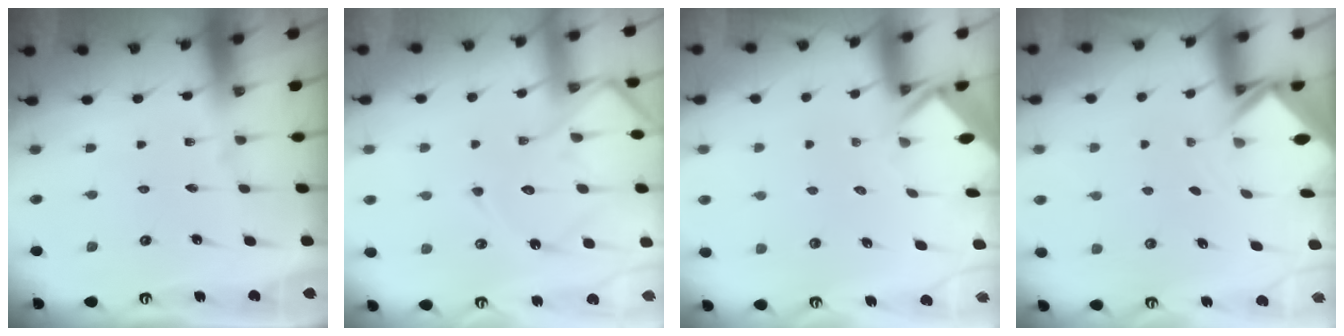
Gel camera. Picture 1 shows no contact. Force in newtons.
{"total": 14.8, "press": 14.7, "slide": 1.4}
{"total": 2.9, "press": 2.9, "slide": 0.3}
{"total": 2.9, "press": 2.9, "slide": 0.2}